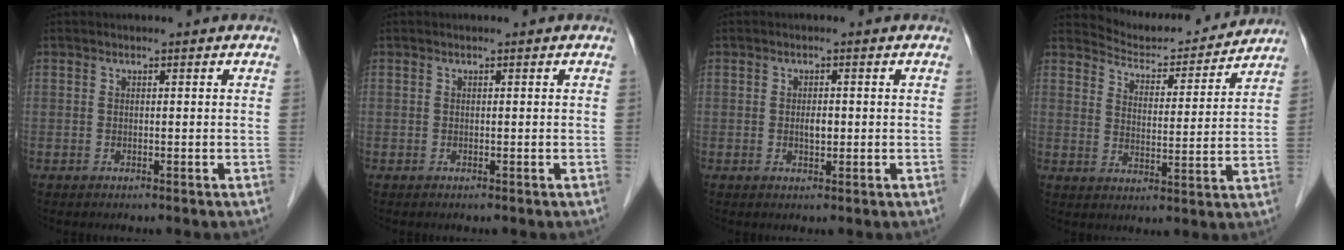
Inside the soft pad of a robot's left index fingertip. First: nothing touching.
{"total": 0.0}
{"total": 1.7, "force": [-0.1, 0.7, 1.5], "torque": [-0.027, 0.000, 0.000]}
{"total": 11.1, "force": [10.9, 1.5, 1.0], "torque": [-0.016, -0.004, 0.157]}